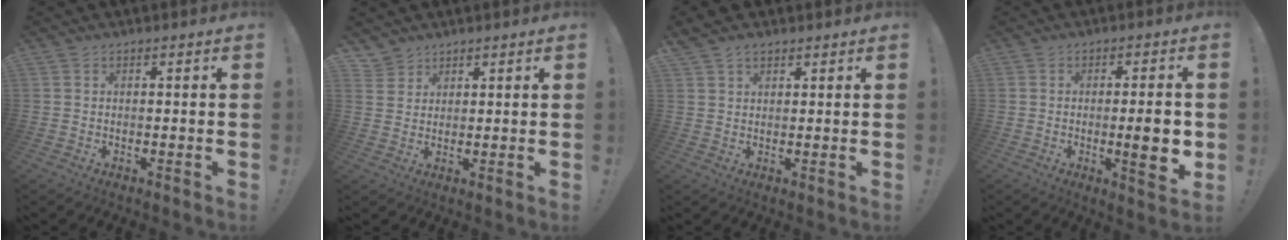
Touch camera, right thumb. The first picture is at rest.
{"total": 3.2, "force": [2.6, 1.8, 0.0], "torque": [0.000, -0.019, 0.049]}
{"total": 3.4, "force": [2.6, 1.8, 1.2], "torque": [-0.011, -0.014, 0.047]}
{"total": 9.9, "force": [-1.3, 1.9, 9.7], "torque": [-0.122, -0.011, -0.023]}